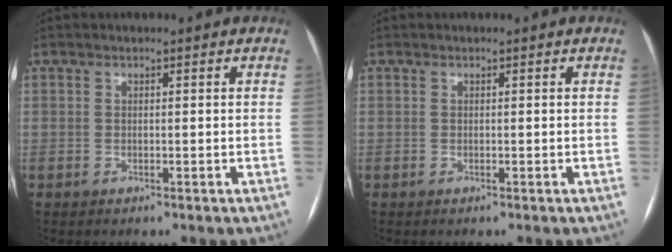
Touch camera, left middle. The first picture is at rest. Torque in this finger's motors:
{"motor_torque": [0.04, 0.04, 0.00, 0.00]}